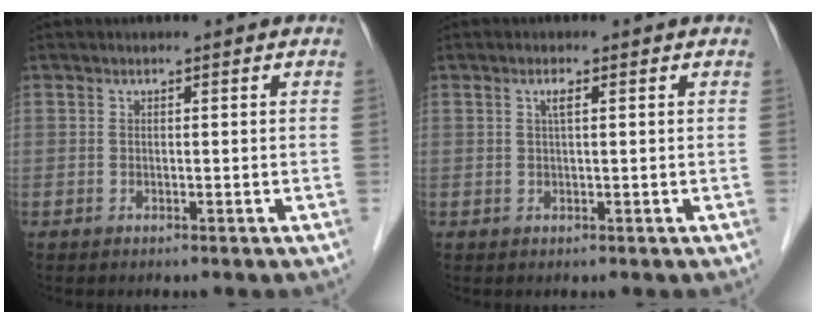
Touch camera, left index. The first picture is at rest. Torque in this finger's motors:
{"motor_torque": [0.24, -0.02, -0.01, 0.03]}